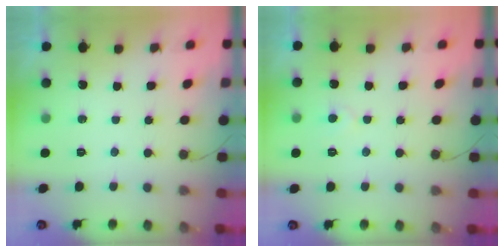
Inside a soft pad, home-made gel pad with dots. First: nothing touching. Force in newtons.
{"total": 2.9, "press": 2.9, "slide": 0.3}